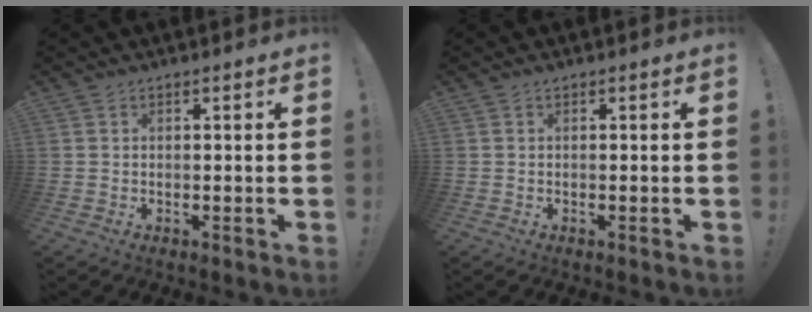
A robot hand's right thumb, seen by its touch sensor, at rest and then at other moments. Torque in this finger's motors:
{"motor_torque": [0.10, 0.18, -0.18, 0.09, 0.00]}